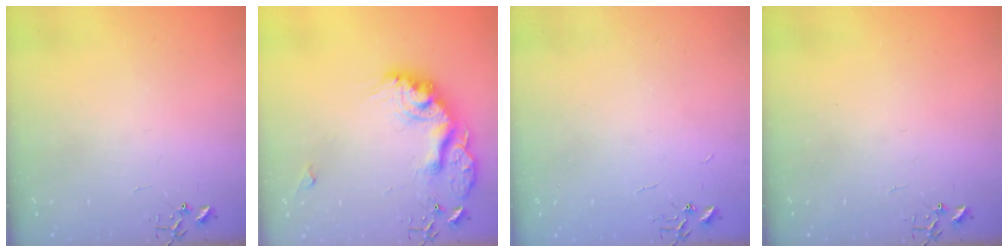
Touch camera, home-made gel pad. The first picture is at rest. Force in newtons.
{"total": 19.5, "press": 19.5, "slide": 1.0}
{"total": 2.2, "press": 2.2, "slide": 0.3}
{"total": 0.0}